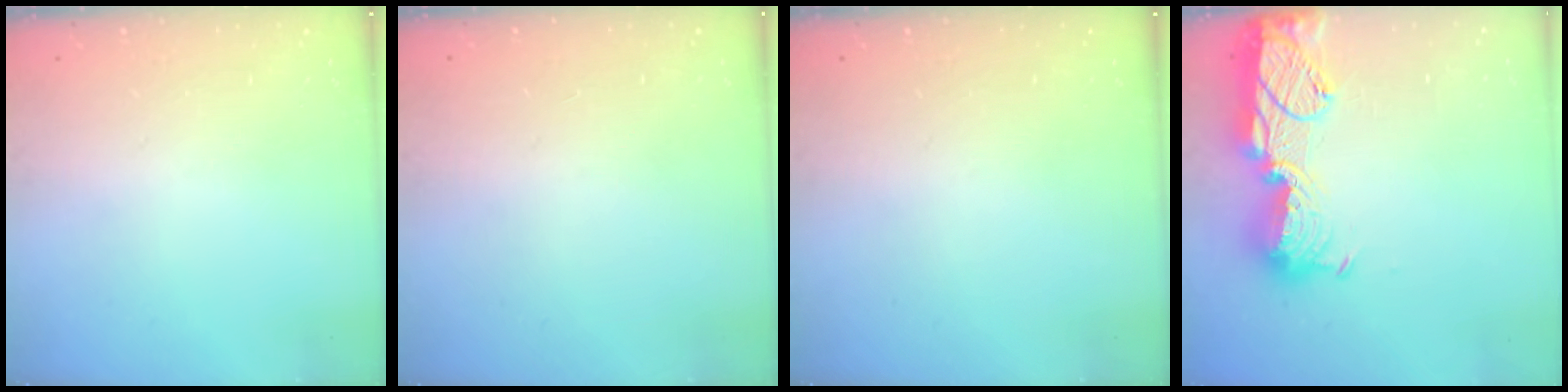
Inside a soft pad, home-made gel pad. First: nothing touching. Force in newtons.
{"total": 1.1, "press": 0.9, "slide": 0.6}
{"total": 0.0}
{"total": 19.3, "press": 19.2, "slide": 1.1}